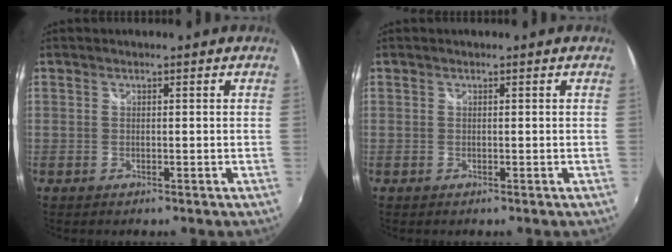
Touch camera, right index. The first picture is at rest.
{"total": 0.0}